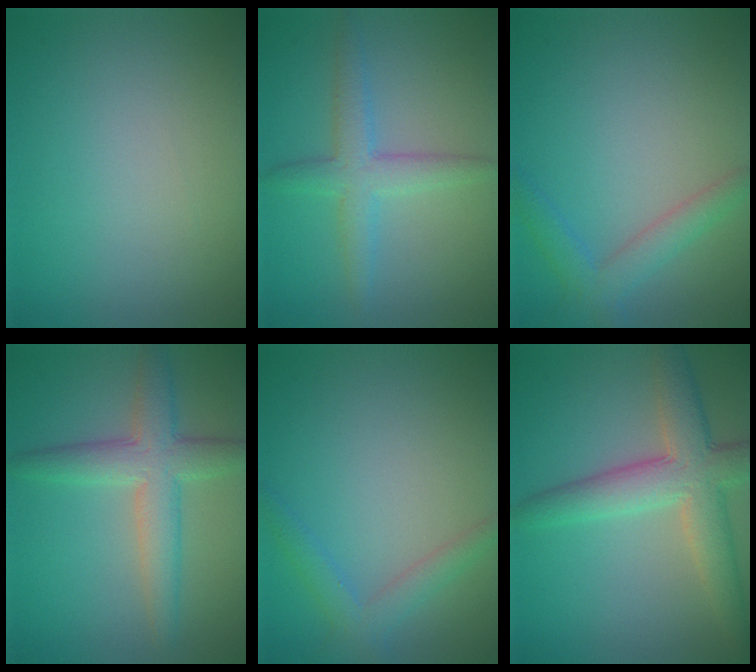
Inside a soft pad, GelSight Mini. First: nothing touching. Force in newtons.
{"total": 3.3, "press": 3.3, "slide": 0.1}
{"total": 2.7, "press": 2.7, "slide": 0.2}
{"total": 4.8, "press": 4.8, "slide": 0.2}
{"total": 2.3, "press": 2.3, "slide": 0.2}
{"total": 5.9, "press": 5.9, "slide": 0.4}